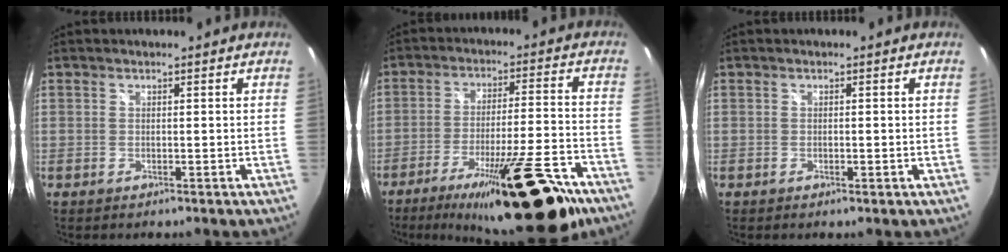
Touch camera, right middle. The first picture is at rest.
{"total": 22.5, "force": [-16.2, 4.2, 15.0], "torque": [-0.242, -0.037, -0.236]}
{"total": 0.8, "force": [-0.1, 0.3, 0.7], "torque": [-0.011, 0.001, -0.003]}